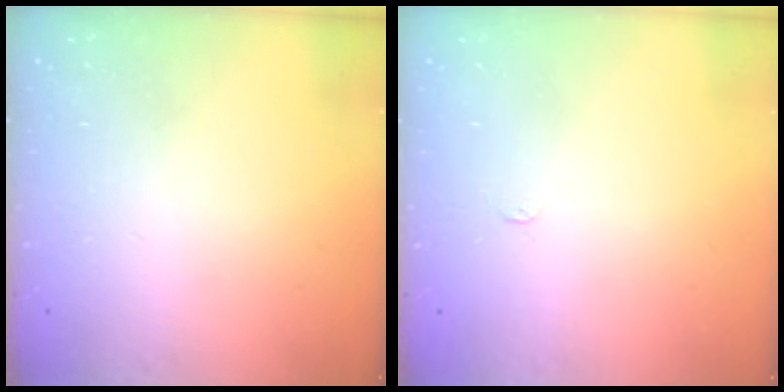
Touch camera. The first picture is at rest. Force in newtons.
{"total": 2.4, "press": 2.4, "slide": 0.3}